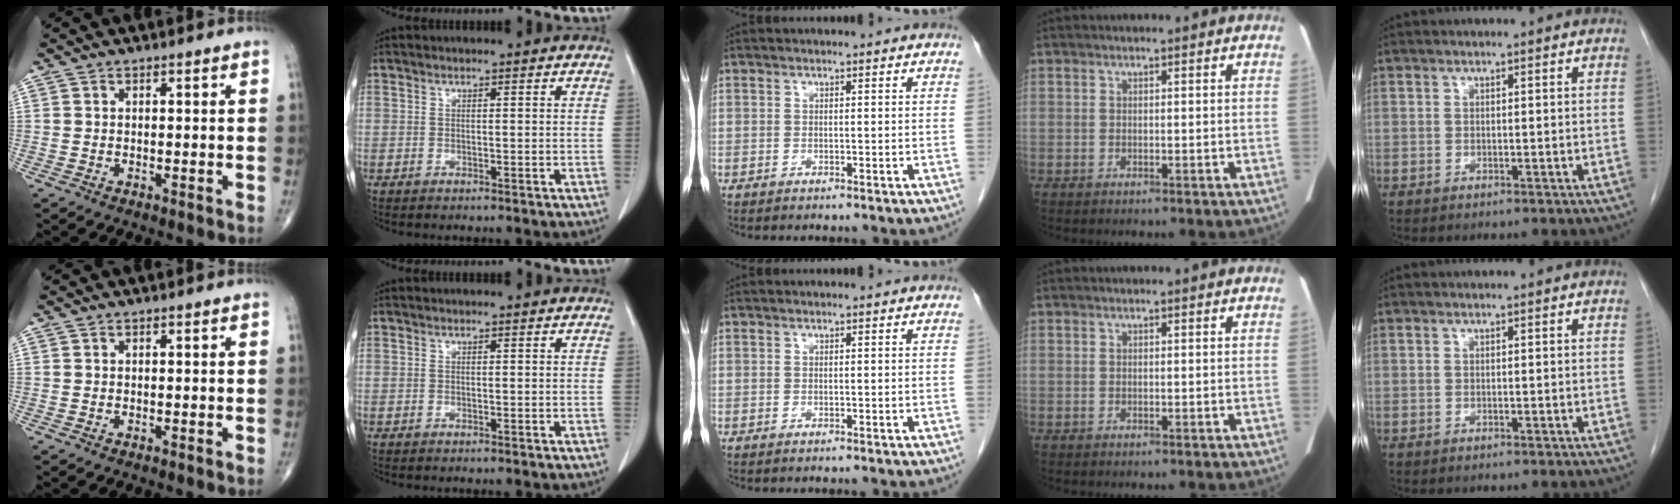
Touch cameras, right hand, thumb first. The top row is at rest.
{}